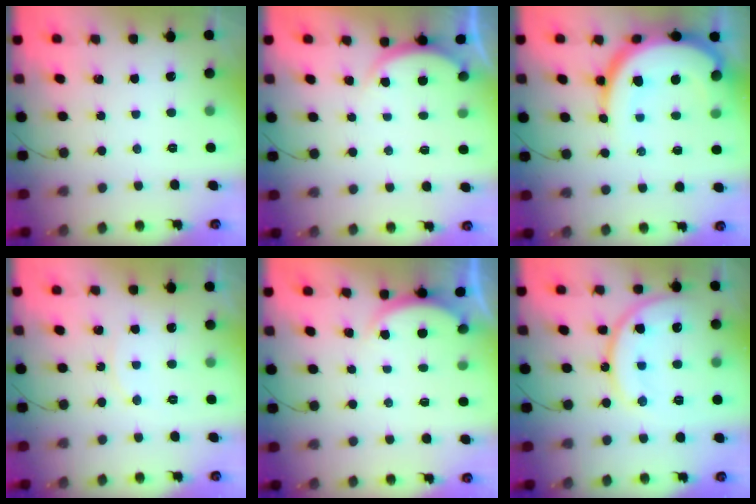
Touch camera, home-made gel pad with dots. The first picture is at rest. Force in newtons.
{"total": 3.0, "press": 2.9, "slide": 0.5}
{"total": 16.4, "press": 16.4, "slide": 1.5}
{"total": 3.8, "press": 3.8, "slide": 0.5}
{"total": 2.2, "press": 2.2, "slide": 0.6}
{"total": 16.2, "press": 16.1, "slide": 1.8}